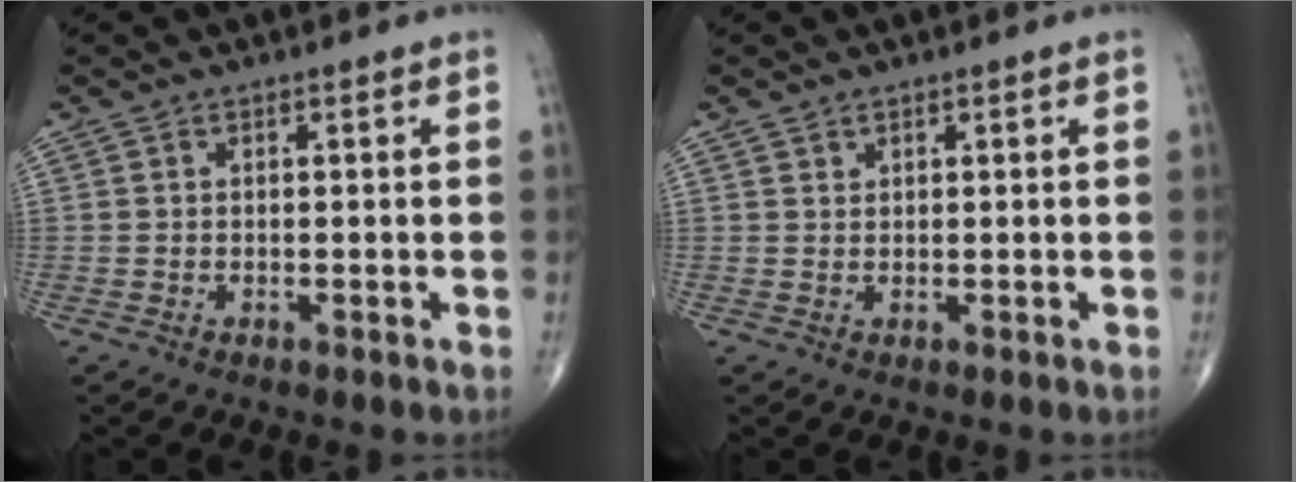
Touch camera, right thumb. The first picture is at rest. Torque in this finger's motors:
{"motor_torque": [-0.45, 0.29, -0.14, 0.00, 0.02]}